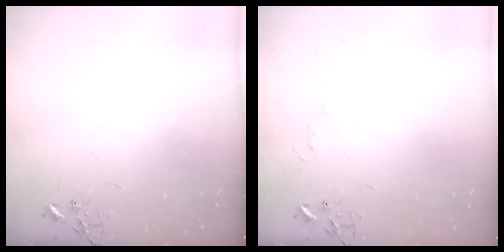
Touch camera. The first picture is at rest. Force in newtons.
{"total": 3.5, "press": 3.4, "slide": 0.4}